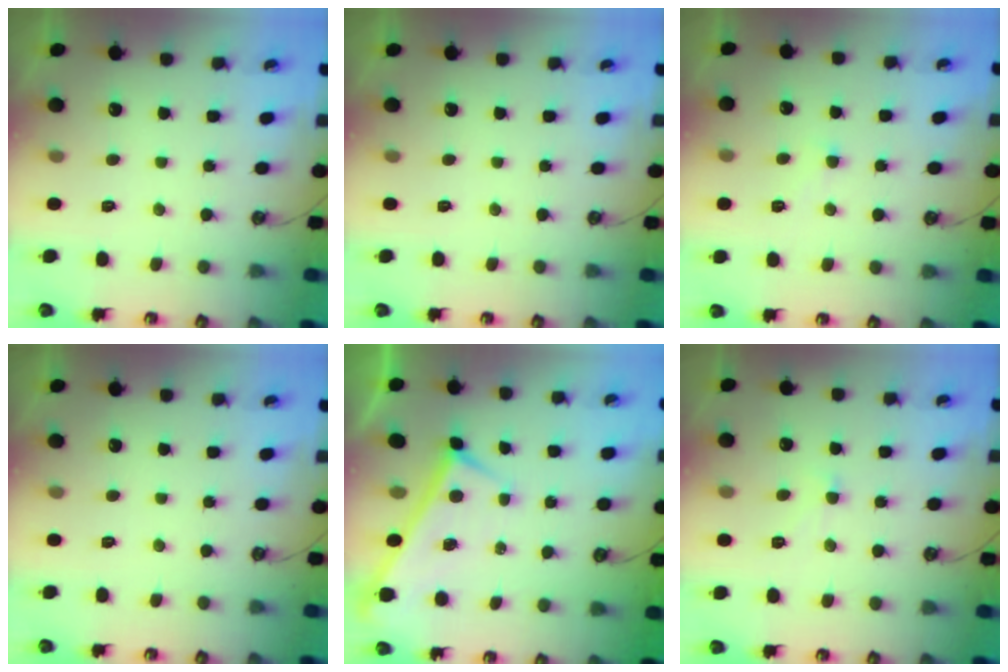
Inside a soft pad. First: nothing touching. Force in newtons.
{"total": 0.0}
{"total": 2.0, "press": 2.0, "slide": 0.4}
{"total": 0.0}
{"total": 0.0}
{"total": 1.8, "press": 1.7, "slide": 0.6}